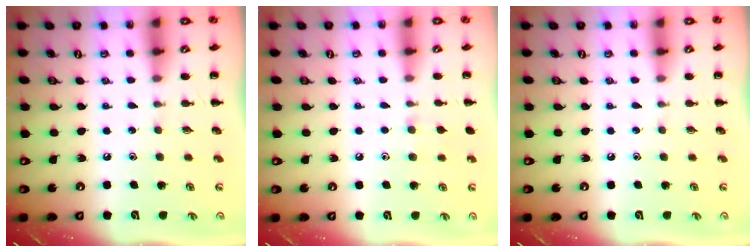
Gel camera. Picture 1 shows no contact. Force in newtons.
{"total": 5.8, "press": 5.4, "slide": 2.1}
{"total": 0.0}